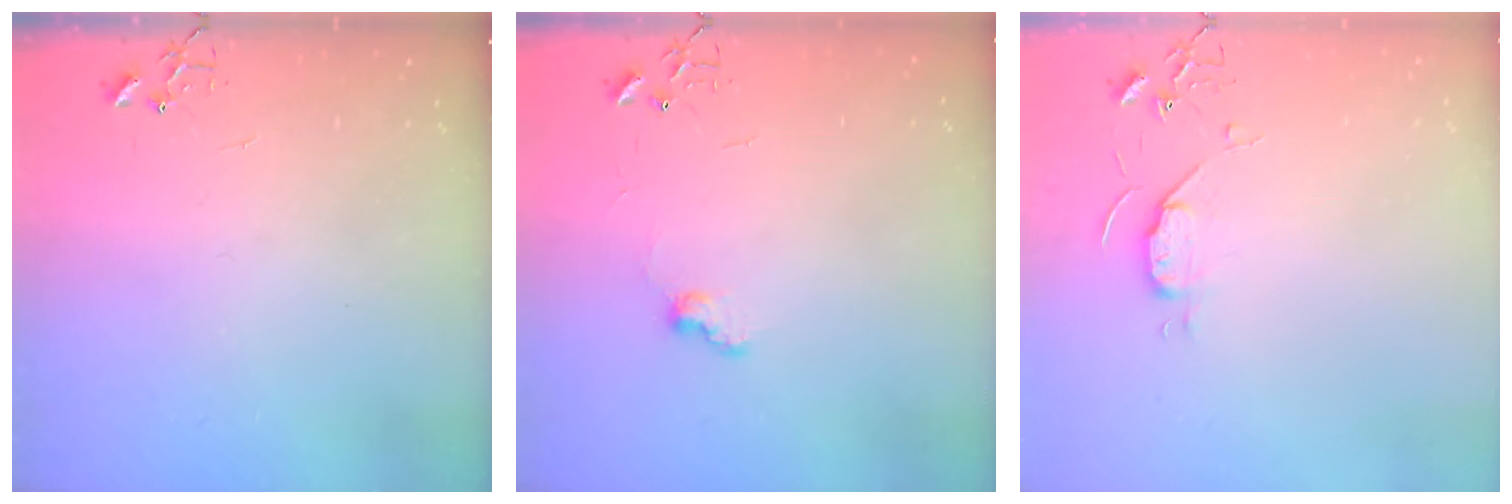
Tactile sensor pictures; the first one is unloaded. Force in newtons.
{"total": 6.3, "press": 6.2, "slide": 0.9}
{"total": 5.3, "press": 5.2, "slide": 0.7}